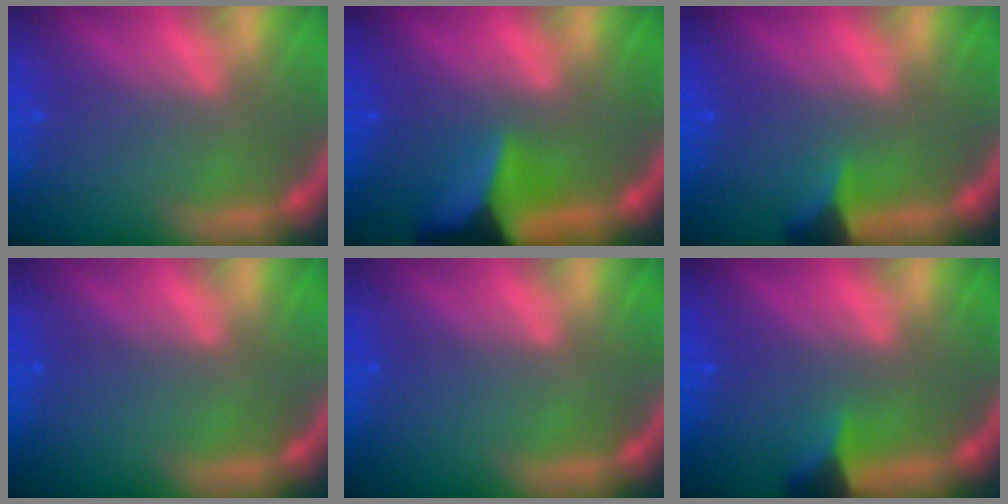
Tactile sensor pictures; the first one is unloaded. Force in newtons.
{"total": 7.5}
{"total": 2.4}
{"total": 0.0}
{"total": 0.0}
{"total": 2.4}